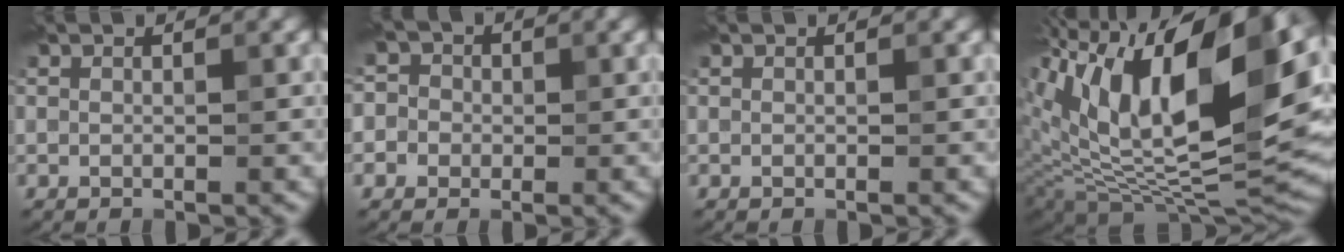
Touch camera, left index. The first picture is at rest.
{"total": 4.4, "force": [0.6, 4.1, 1.5], "torque": [0.003, 0.036, -0.024]}
{"total": 0.0}
{"total": 18.4, "force": [6.1, 8.6, 15.0], "torque": [-0.261, 0.019, 0.109]}